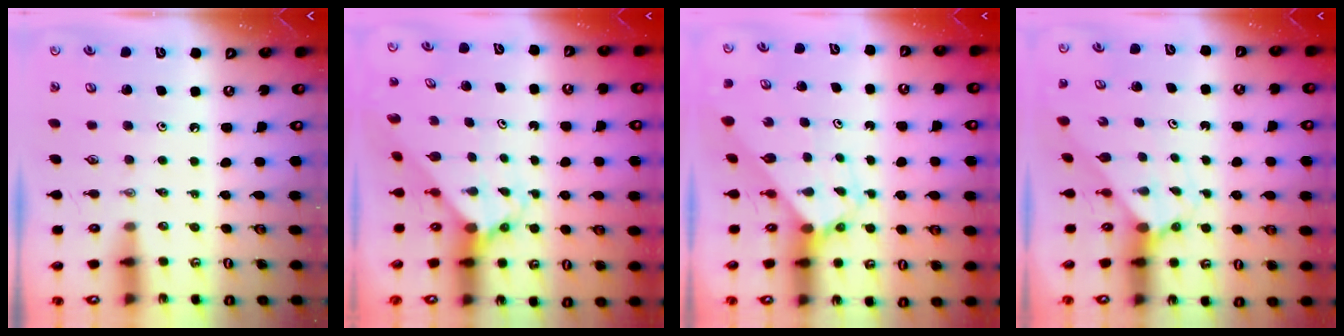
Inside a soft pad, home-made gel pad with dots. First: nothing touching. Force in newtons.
{"total": 3.3, "press": 3.3, "slide": 0.3}
{"total": 2.7, "press": 2.7, "slide": 0.2}
{"total": 2.6, "press": 2.6, "slide": 0.2}